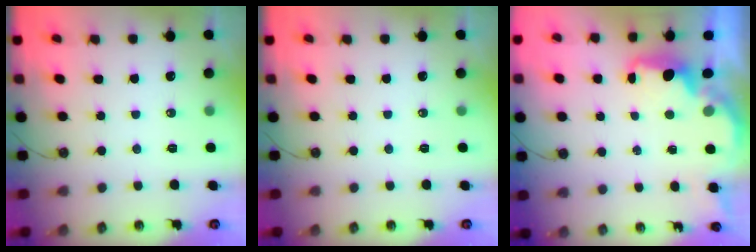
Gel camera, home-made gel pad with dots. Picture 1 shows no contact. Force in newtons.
{"total": 0.0}
{"total": 2.0, "press": 1.9, "slide": 0.8}